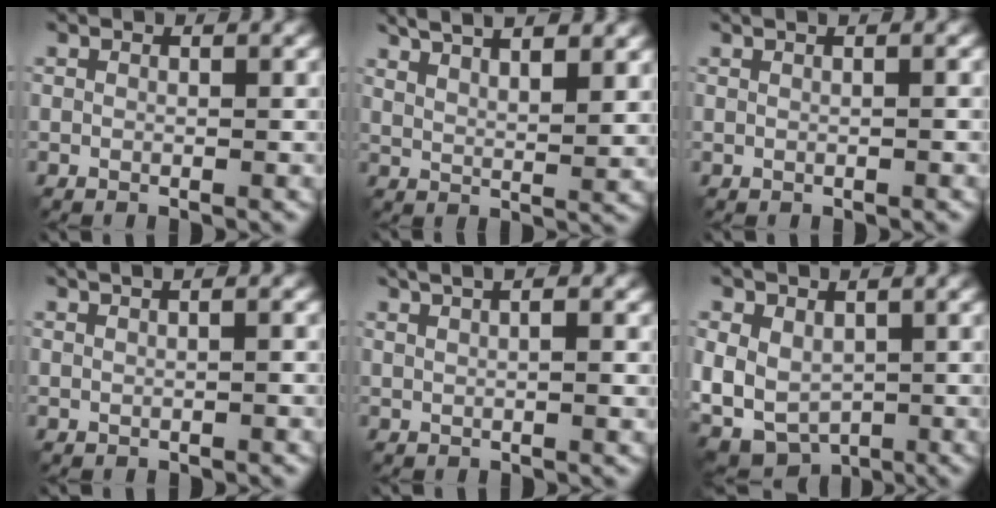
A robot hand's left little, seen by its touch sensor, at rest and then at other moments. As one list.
[{"total": 8.3, "force": [5.4, 2.7, 5.6], "torque": [-0.081, 0.024, 0.064]}, {"total": 2.1, "force": [1.1, 1.0, 1.5], "torque": [-0.014, 0.015, -0.002]}, {"total": 3.9, "force": [1.9, 1.9, 2.8], "torque": [-0.028, 0.033, 0.008]}, {"total": 4.8, "force": [2.2, 2.0, 3.8], "torque": [-0.039, 0.024, 0.016]}, {"total": 6.7, "force": [-0.5, 4.9, 4.5], "torque": [-0.102, -0.013, -0.010]}]